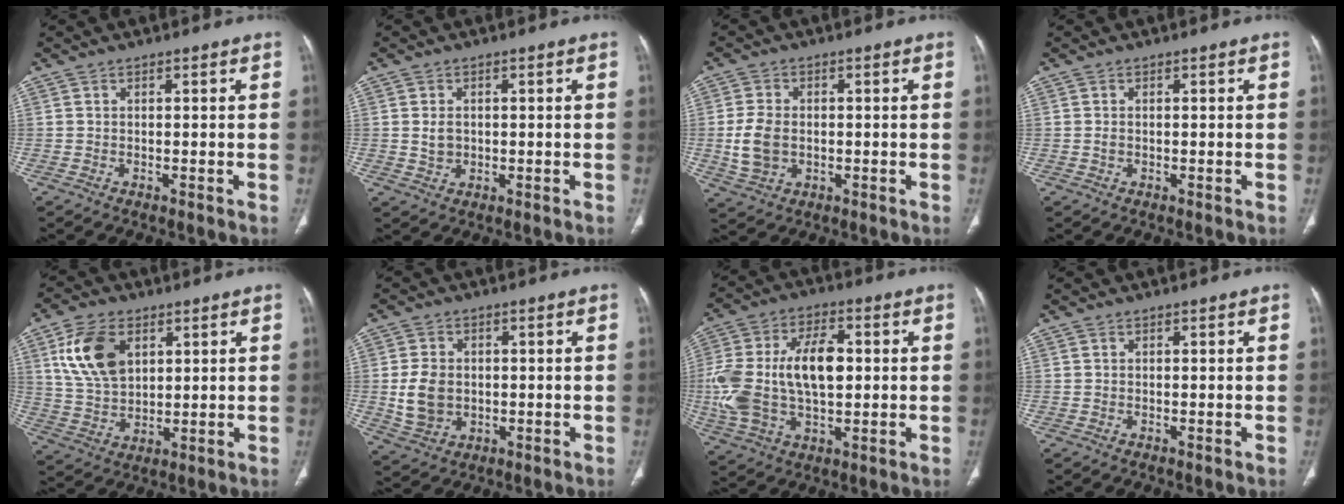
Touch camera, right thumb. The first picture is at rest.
{"total": 2.7, "force": [0.2, 2.2, 1.5], "torque": [-0.021, 0.000, 0.007]}
{"total": 6.9, "force": [-0.5, 5.0, 4.7], "torque": [-0.094, 0.004, -0.004]}
{"total": 0.6, "force": [-0.1, 0.3, 0.4], "torque": [-0.012, 0.000, -0.001]}
{"total": 12.4, "force": [4.7, 7.9, 8.4], "torque": [-0.145, -0.012, 0.096]}
{"total": 7.7, "force": [-0.2, 6.1, 4.7], "torque": [-0.077, 0.001, 0.008]}
{"total": 19.4, "force": [0.9, 11.1, 15.9], "torque": [-0.324, 0.014, 0.021]}
{"total": 0.0}